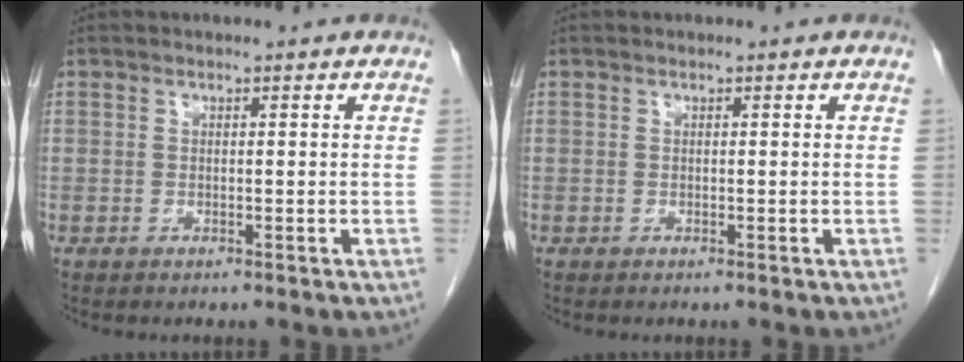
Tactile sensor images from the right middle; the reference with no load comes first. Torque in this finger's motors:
{"motor_torque": [0.09, -0.05, -0.09, 0.01]}